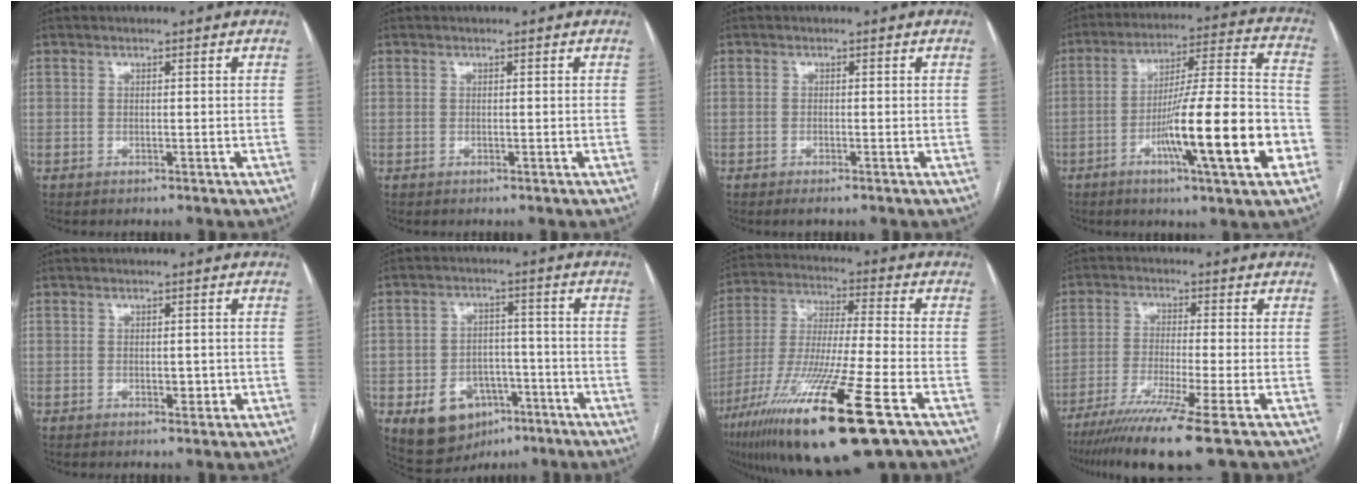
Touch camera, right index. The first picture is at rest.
{"total": 0.0}
{"total": 1.4, "force": [-1.0, 0.1, 0.9], "torque": [-0.016, -0.003, -0.015]}
{"total": 19.6, "force": [-6.9, 0.9, 18.3], "torque": [-0.273, -0.001, -0.106]}
{"total": 1.6, "force": [-0.4, 0.9, 1.3], "torque": [-0.018, 0.000, -0.002]}
{"total": 10.0, "force": [-4.6, 7.3, 5.0], "torque": [-0.086, 0.017, -0.059]}
{"total": 22.3, "force": [-11.8, 1.2, 18.8], "torque": [-0.366, -0.058, -0.212]}
{"total": 11.8, "force": [-8.0, -1.7, 8.5], "torque": [-0.149, -0.034, -0.132]}